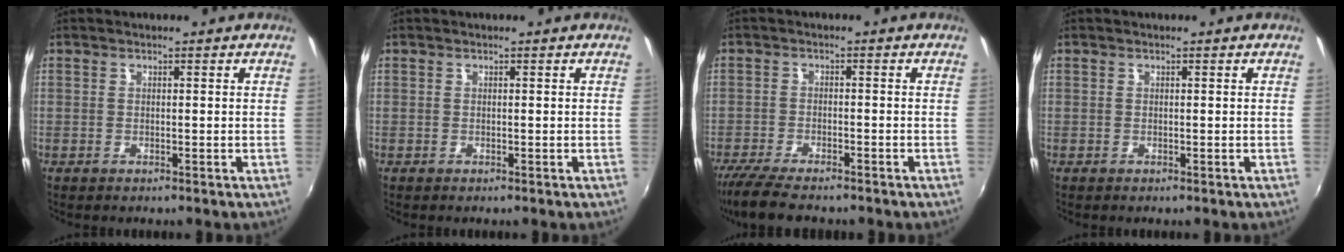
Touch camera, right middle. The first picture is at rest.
{"total": 0.0}
{"total": 9.4, "force": [-7.9, 1.9, 4.7], "torque": [-0.114, -0.033, -0.137]}
{"total": 0.0}